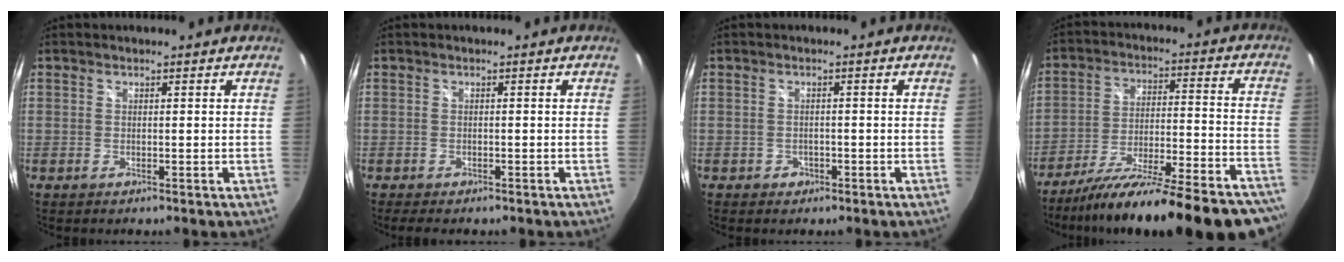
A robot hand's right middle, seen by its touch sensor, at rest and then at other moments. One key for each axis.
{"total": 3.1, "fx": -2.5, "fy": 1.1, "fz": 1.5, "tx": -0.031, "ty": -0.017, "tz": -0.037}
{"total": 1.9, "fx": -1.0, "fy": 1.5, "fz": 0.4, "tx": -0.009, "ty": 0.000, "tz": -0.013}
{"total": 29.0, "fx": -24.9, "fy": 3.5, "fz": 14.4, "tx": -0.216, "ty": -0.063, "tz": -0.349}